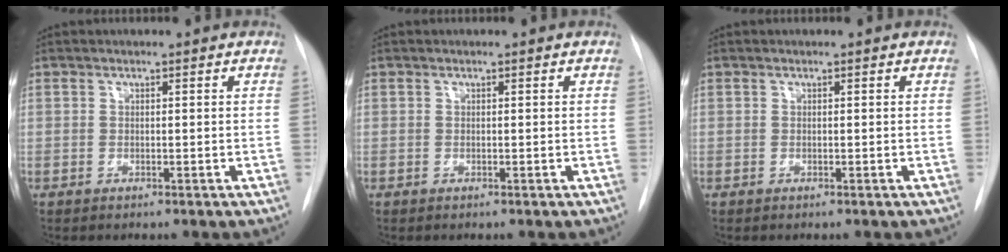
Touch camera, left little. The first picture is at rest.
{"total": 0.0}
{"total": 0.0}